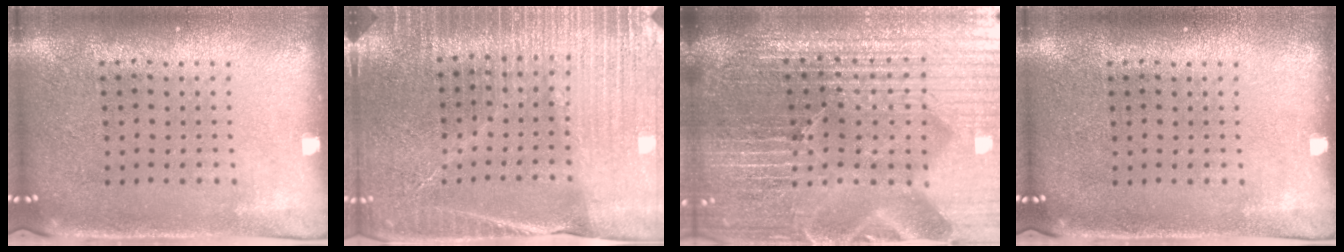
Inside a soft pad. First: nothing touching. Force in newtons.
{"total": 3.9, "press": 3.7, "slide": 1.2}
{"total": 7.2, "press": 6.3, "slide": 3.4}
{"total": 0.0}